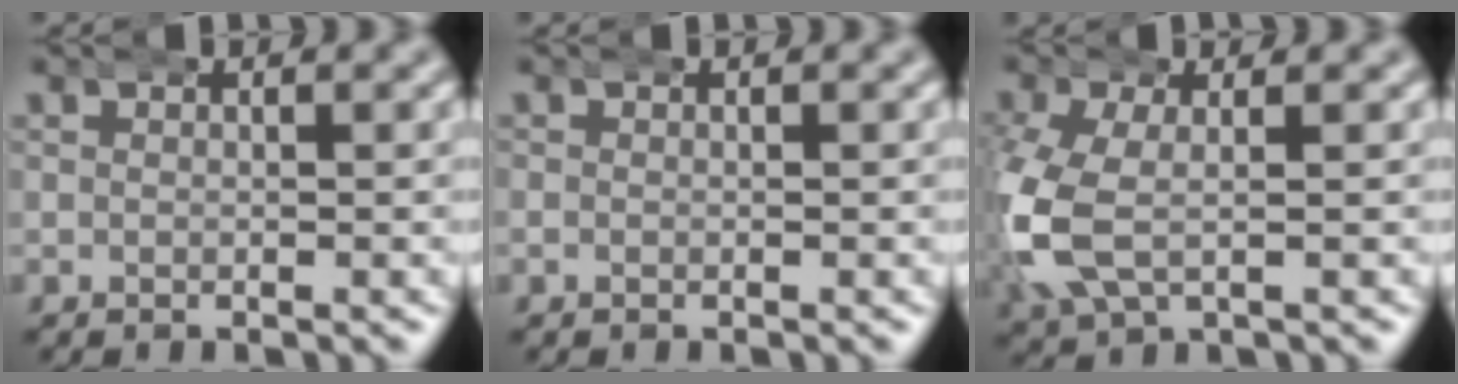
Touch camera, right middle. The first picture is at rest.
{"total": 0.0}
{"total": 6.5, "force": [-1.0, 4.9, 4.1], "torque": [-0.147, -0.026, 0.000]}